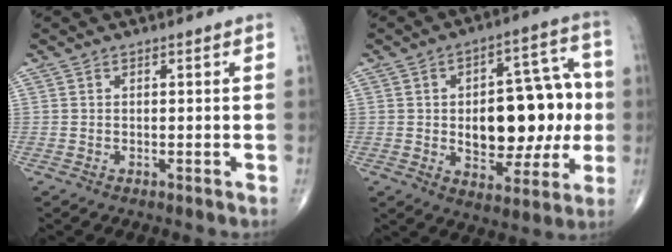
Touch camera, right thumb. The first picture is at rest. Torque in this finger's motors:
{"motor_torque": [1.50, 1.61, 0.91, 0.21, 0.07]}